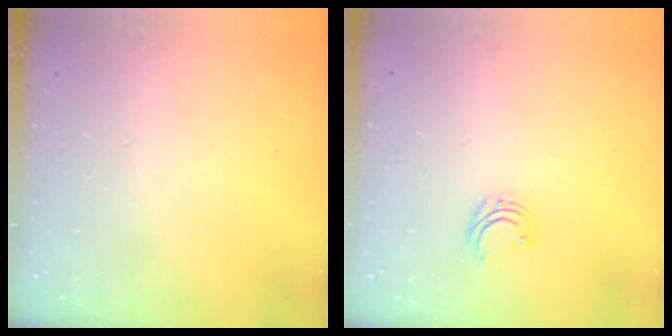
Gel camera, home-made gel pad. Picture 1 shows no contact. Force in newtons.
{"total": 4.6, "press": 4.5, "slide": 0.5}